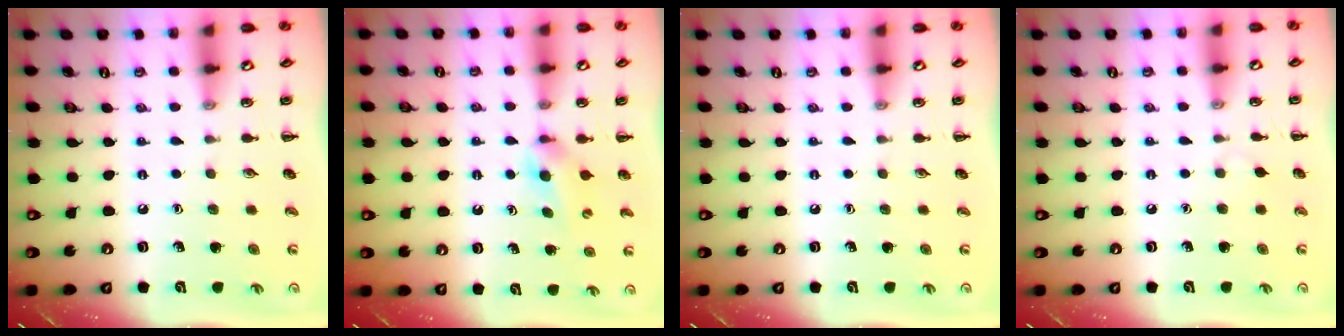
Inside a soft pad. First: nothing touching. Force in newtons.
{"total": 3.9, "press": 3.7, "slide": 1.4}
{"total": 0.0}
{"total": 2.3, "press": 2.1, "slide": 0.9}